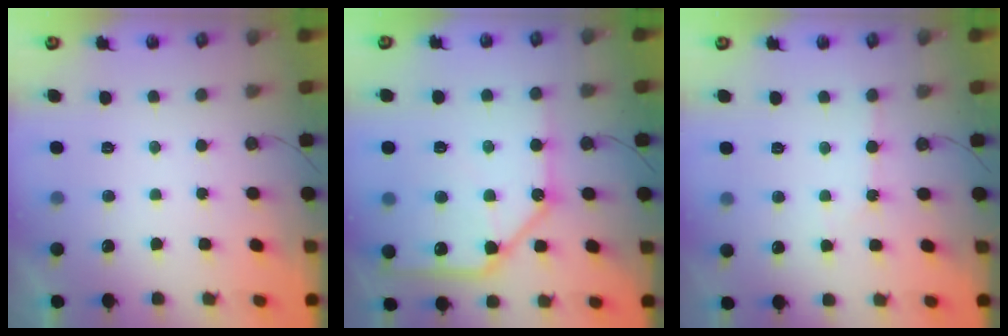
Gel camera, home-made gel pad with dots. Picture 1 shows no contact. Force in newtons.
{"total": 19.5, "press": 19.4, "slide": 2.2}
{"total": 2.4, "press": 2.3, "slide": 0.3}